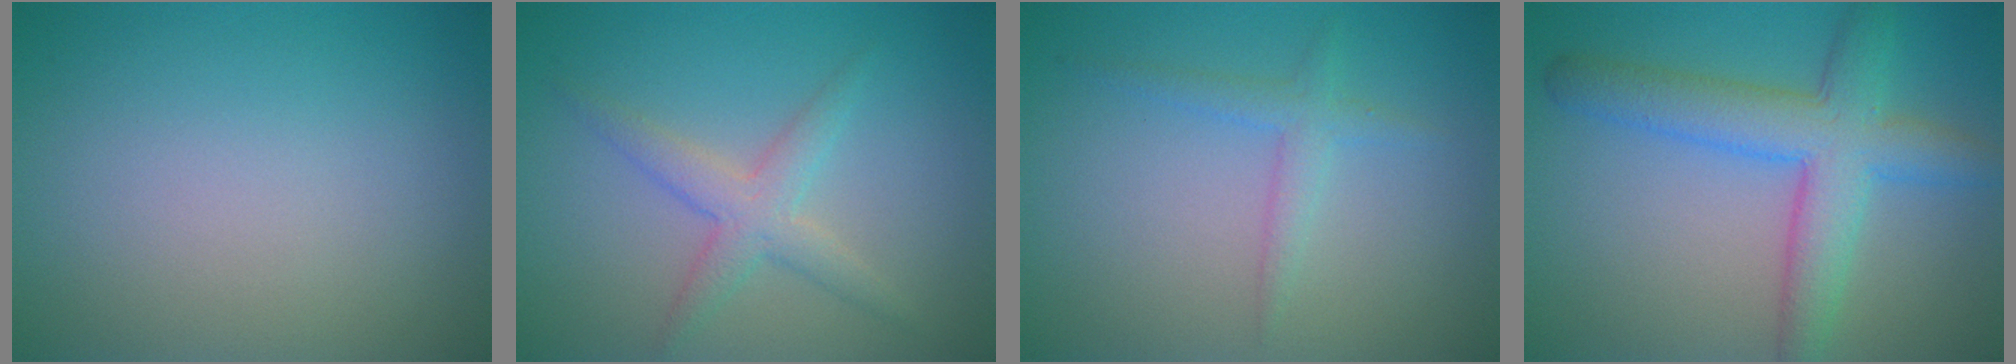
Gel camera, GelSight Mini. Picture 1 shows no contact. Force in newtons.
{"total": 2.8, "press": 2.8, "slide": 0.0}
{"total": 1.7, "press": 1.7, "slide": 0.1}
{"total": 6.1, "press": 6.1, "slide": 0.2}